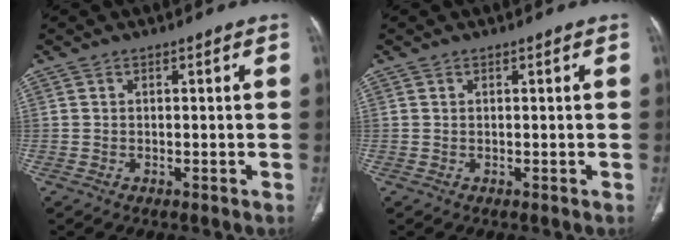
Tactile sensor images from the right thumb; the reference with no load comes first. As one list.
[{"total": 0.0}]